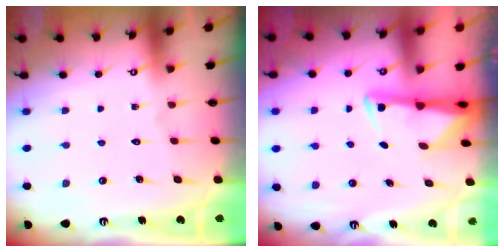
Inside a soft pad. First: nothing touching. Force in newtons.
{"total": 2.9, "press": 2.8, "slide": 0.6}